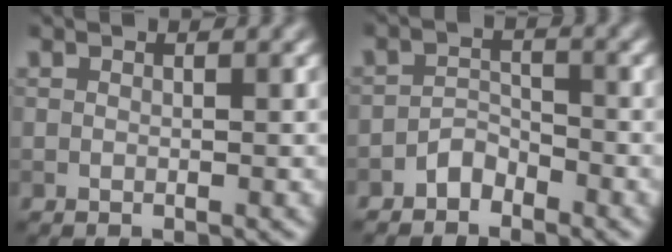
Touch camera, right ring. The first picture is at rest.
{"total": 1.9, "force": [-1.6, 0.9, 0.5], "torque": [-0.006, 0.010, -0.031]}